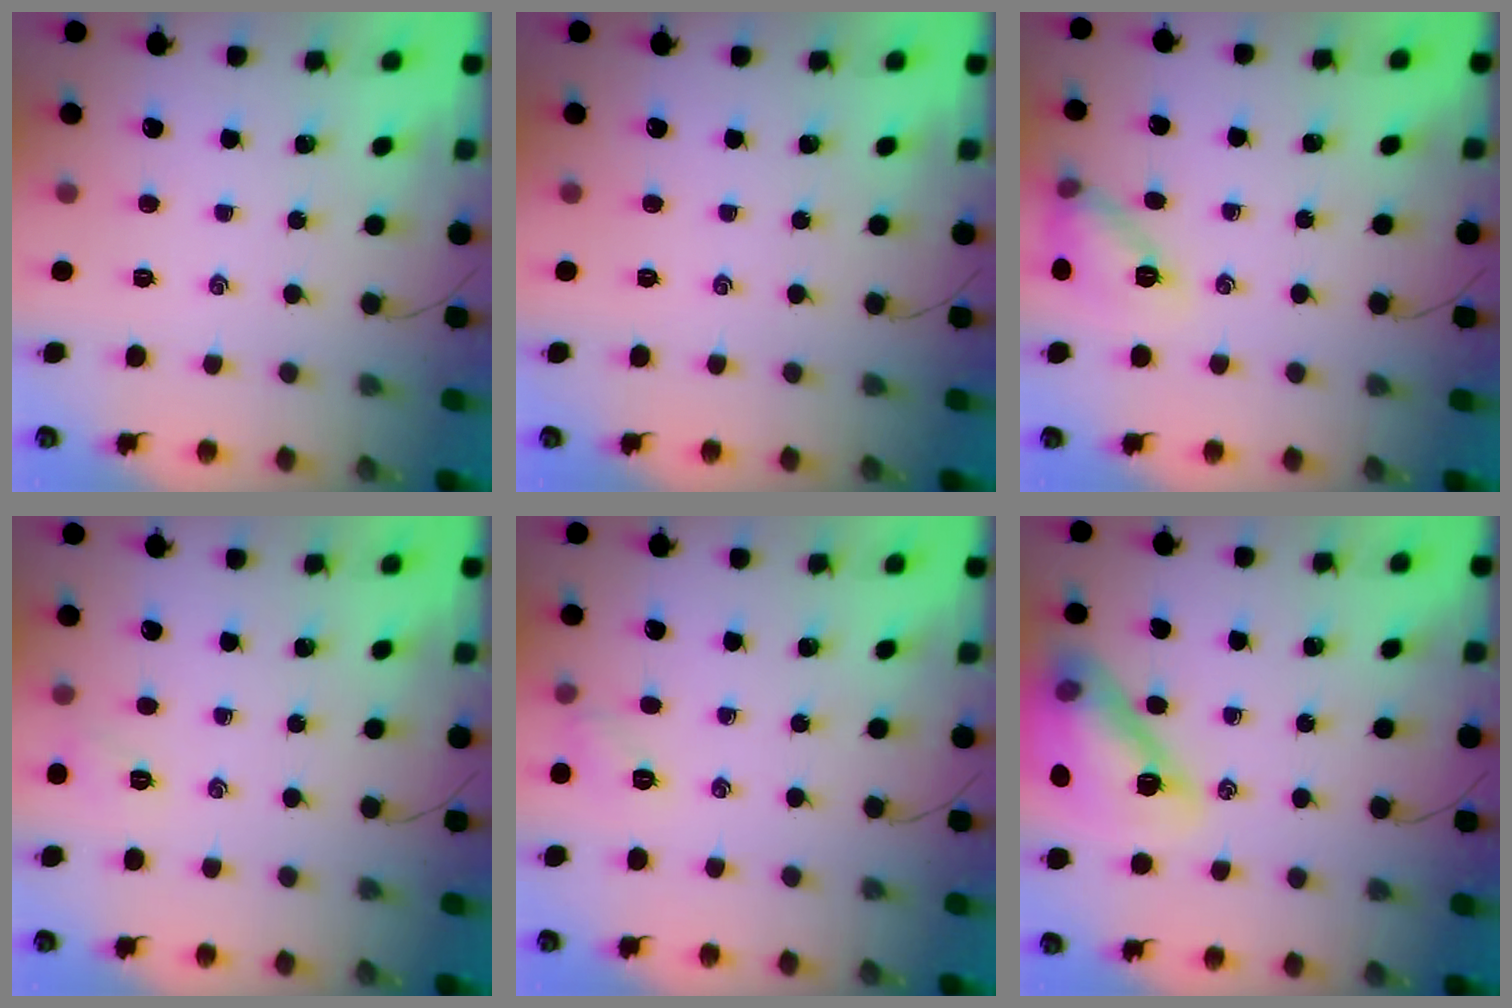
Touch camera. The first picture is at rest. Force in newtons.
{"total": 0.0}
{"total": 10.5, "press": 10.4, "slide": 0.7}
{"total": 5.0, "press": 4.8, "slide": 1.2}
{"total": 5.5, "press": 5.2, "slide": 1.7}
{"total": 16.4, "press": 16.4, "slide": 1.2}